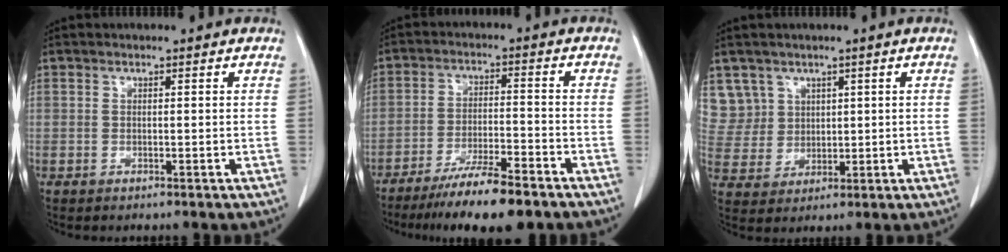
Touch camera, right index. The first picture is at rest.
{"total": 10.9, "force": [-8.4, 1.0, 6.9], "torque": [-0.108, -0.022, -0.139]}
{"total": 7.2, "force": [3.9, 6.1, -0.2], "torque": [0.004, 0.014, 0.091]}